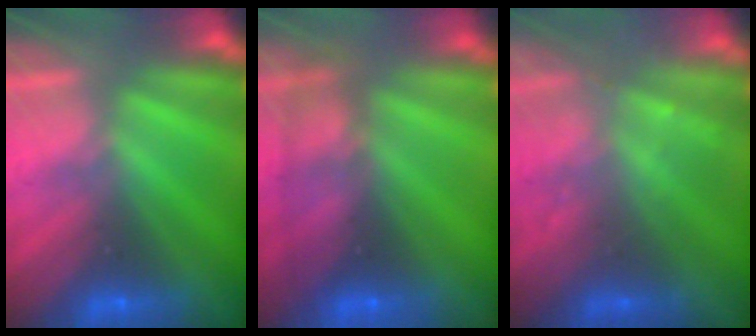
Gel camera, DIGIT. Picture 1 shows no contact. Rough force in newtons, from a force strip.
{"total": 10.8}
{"total": 2.3}